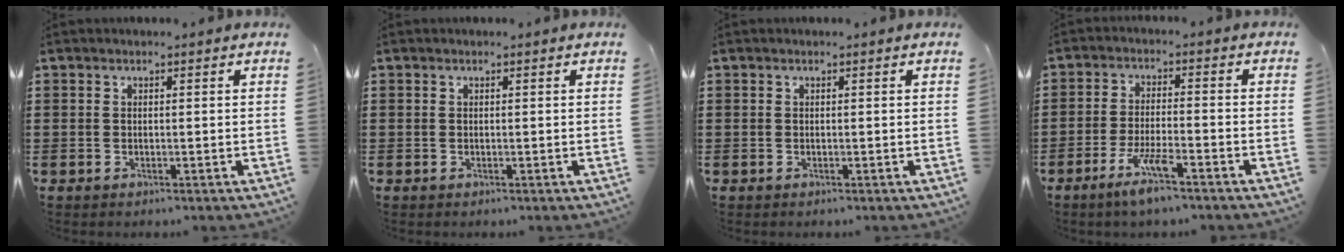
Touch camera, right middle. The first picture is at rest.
{"total": 0.0}
{"total": 0.0}
{"total": 5.5, "force": [-3.8, 0.4, 4.0], "torque": [-0.086, -0.011, -0.070]}